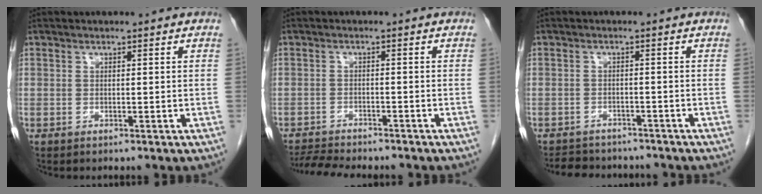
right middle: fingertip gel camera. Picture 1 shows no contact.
{"total": 8.2, "force": [-7.5, 1.0, 2.9], "torque": [-0.045, -0.008, -0.115]}
{"total": 8.0, "force": [-7.3, 2.8, 1.8], "torque": [-0.032, 0.003, -0.095]}